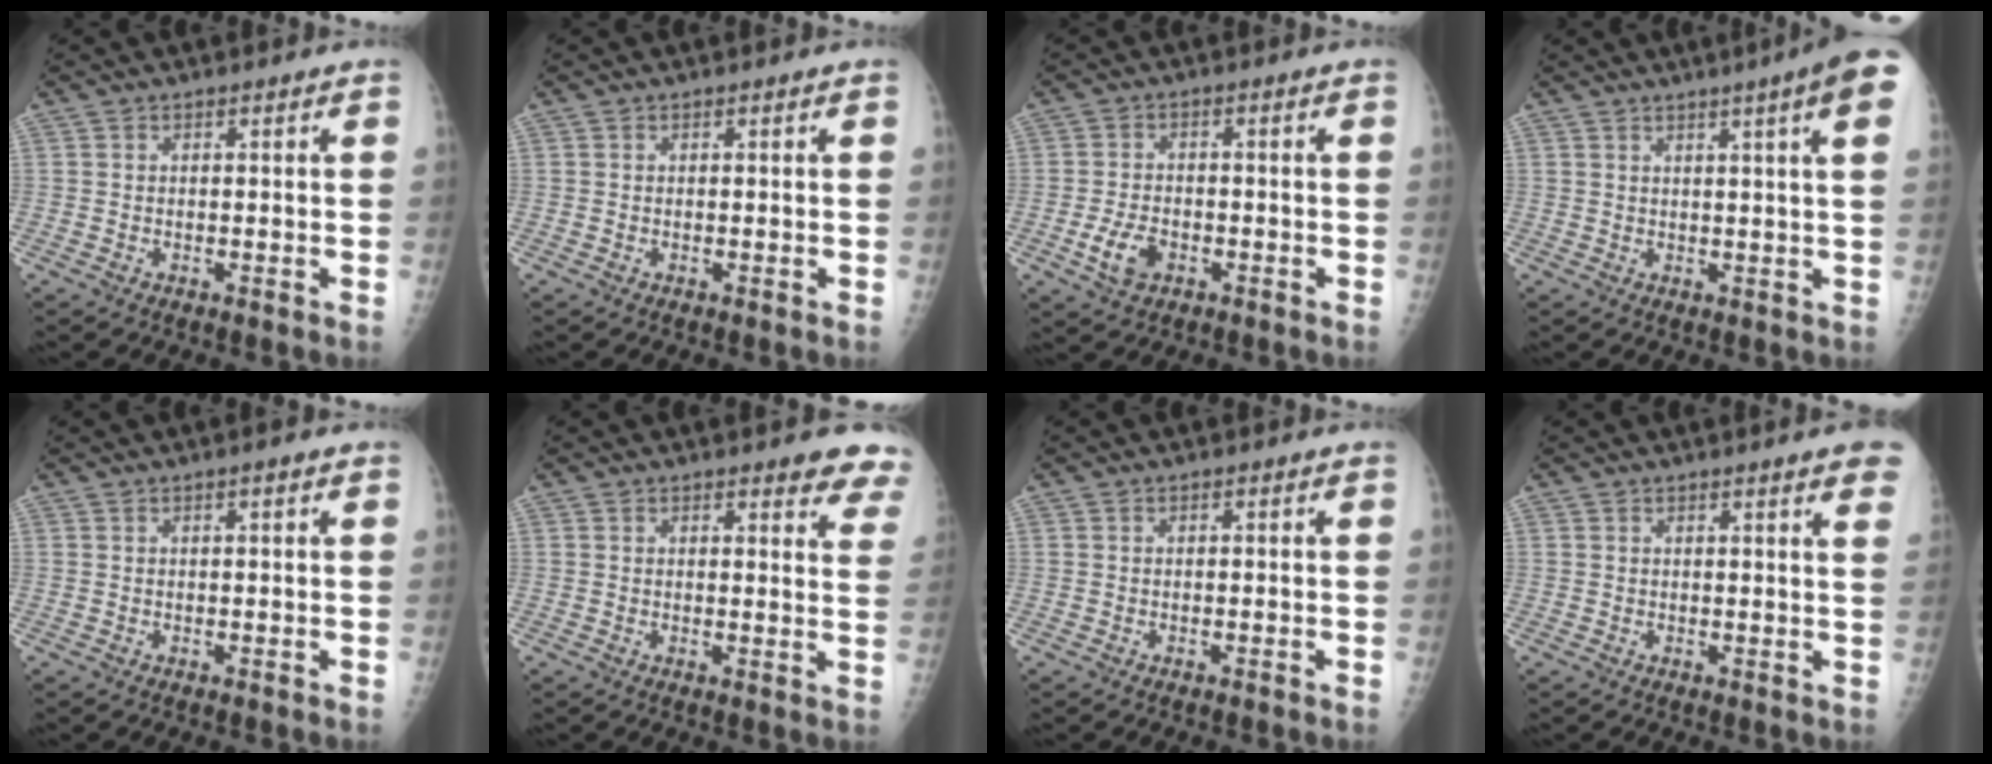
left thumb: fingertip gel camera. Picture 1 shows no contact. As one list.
[{"total": 0.0}, {"total": 5.4, "force": [-2.2, 3.5, 3.4], "torque": [-0.063, 0.009, -0.038]}, {"total": 10.1, "force": [5.1, 0.0, 8.7], "torque": [-0.107, 0.000, 0.049]}, {"total": 0.9, "force": [0.5, -0.1, 0.8], "torque": [-0.013, 0.000, 0.008]}, {"total": 8.2, "force": [6.8, 2.2, 4.0], "torque": [-0.012, -0.031, 0.056]}, {"total": 0.0}, {"total": 6.0, "force": [4.0, 0.3, 4.5], "torque": [-0.043, -0.005, 0.035]}]